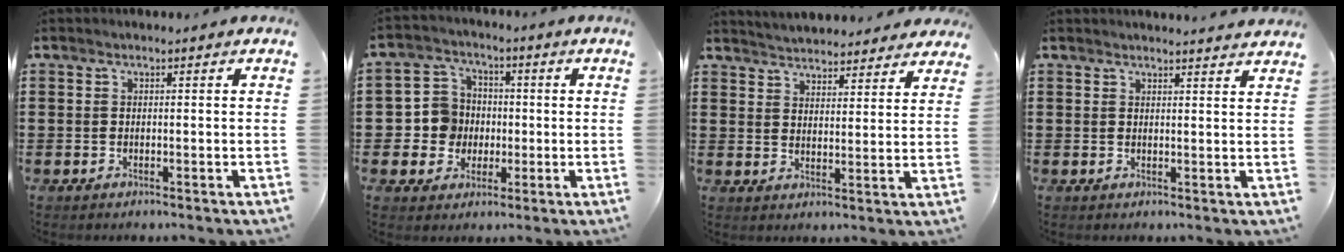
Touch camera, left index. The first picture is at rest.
{"total": 6.5, "force": [-0.4, 6.4, 0.8], "torque": [-0.050, 0.014, -0.007]}
{"total": 4.3, "force": [4.3, 0.1, 0.1], "torque": [-0.019, -0.021, 0.077]}
{"total": 2.2, "force": [2.1, -0.3, 0.3], "torque": [-0.009, -0.006, 0.042]}